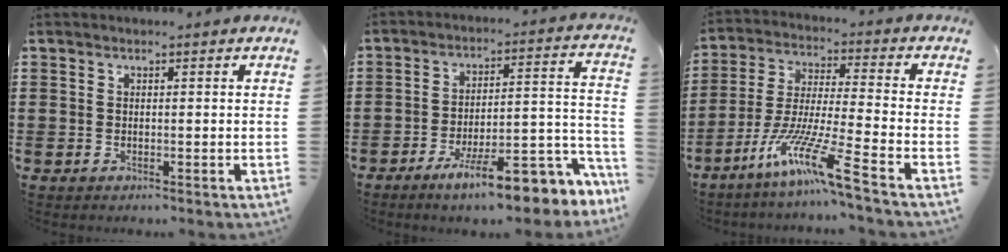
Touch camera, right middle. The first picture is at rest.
{"total": 12.2, "force": [-8.7, 2.4, 8.3], "torque": [-0.106, 0.023, -0.149]}
{"total": 10.7, "force": [-7.7, -0.1, 7.4], "torque": [-0.159, -0.012, -0.155]}